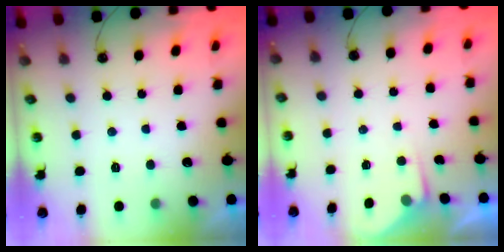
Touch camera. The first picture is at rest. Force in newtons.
{"total": 3.5, "press": 3.4, "slide": 0.5}